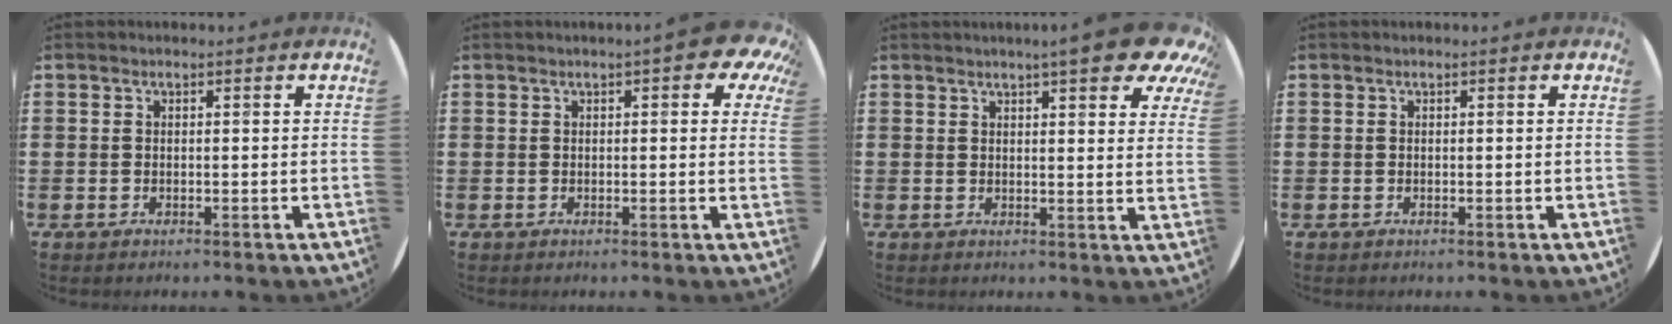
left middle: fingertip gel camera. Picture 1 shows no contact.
{"total": 4.3, "force": [2.4, 0.9, 3.4], "torque": [-0.039, -0.005, 0.033]}
{"total": 8.7, "force": [6.6, 1.2, 5.5], "torque": [-0.081, -0.023, 0.108]}
{"total": 0.0}